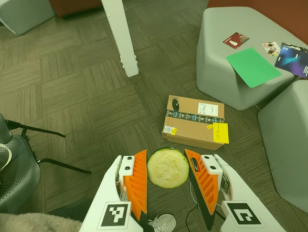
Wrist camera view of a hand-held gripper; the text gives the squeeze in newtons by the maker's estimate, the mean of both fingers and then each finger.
{"total": 7.6, "left": 7.8, "right": 7.4}